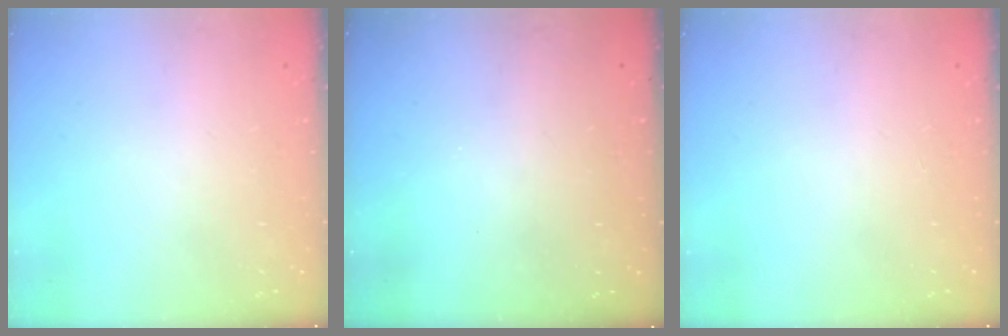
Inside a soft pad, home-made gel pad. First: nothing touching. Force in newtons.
{"total": 3.2, "press": 3.2, "slide": 0.1}
{"total": 0.0}